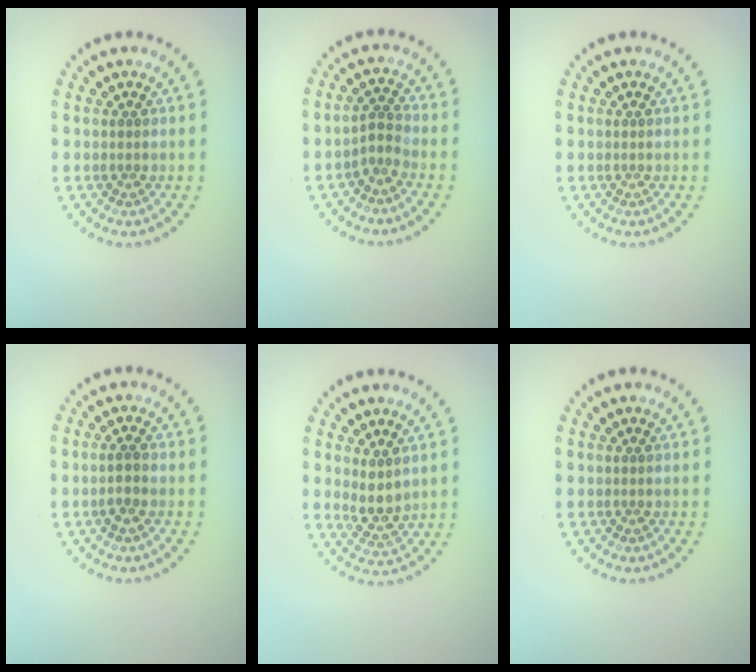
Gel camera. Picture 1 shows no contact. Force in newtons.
{"total": 1.7, "press": 1.1, "slide": 1.3}
{"total": 0.0}
{"total": 1.6, "press": 1.4, "slide": 0.8}
{"total": 2.4, "press": 2.0, "slide": 1.4}
{"total": 0.0}